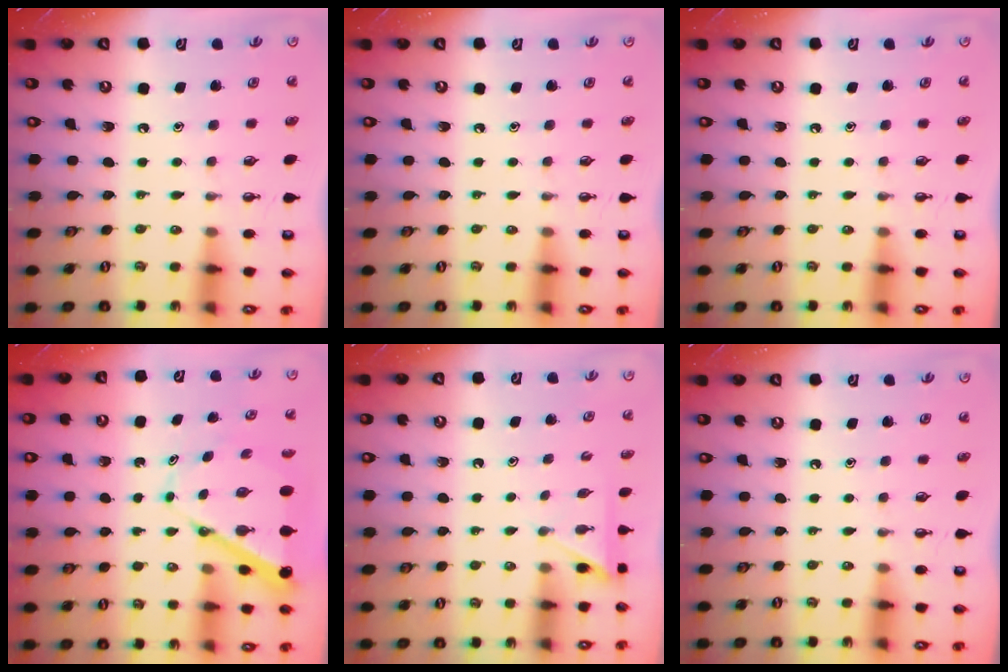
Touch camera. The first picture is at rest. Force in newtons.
{"total": 0.0}
{"total": 0.0}
{"total": 8.2, "press": 8.1, "slide": 0.8}
{"total": 3.1, "press": 3.0, "slide": 0.3}
{"total": 0.0}